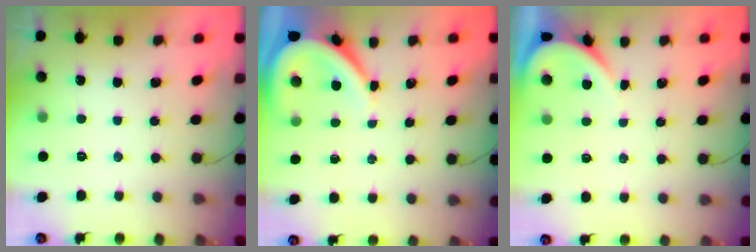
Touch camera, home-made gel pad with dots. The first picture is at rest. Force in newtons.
{"total": 6.2, "press": 6.2, "slide": 0.9}
{"total": 2.1, "press": 2.1, "slide": 0.2}